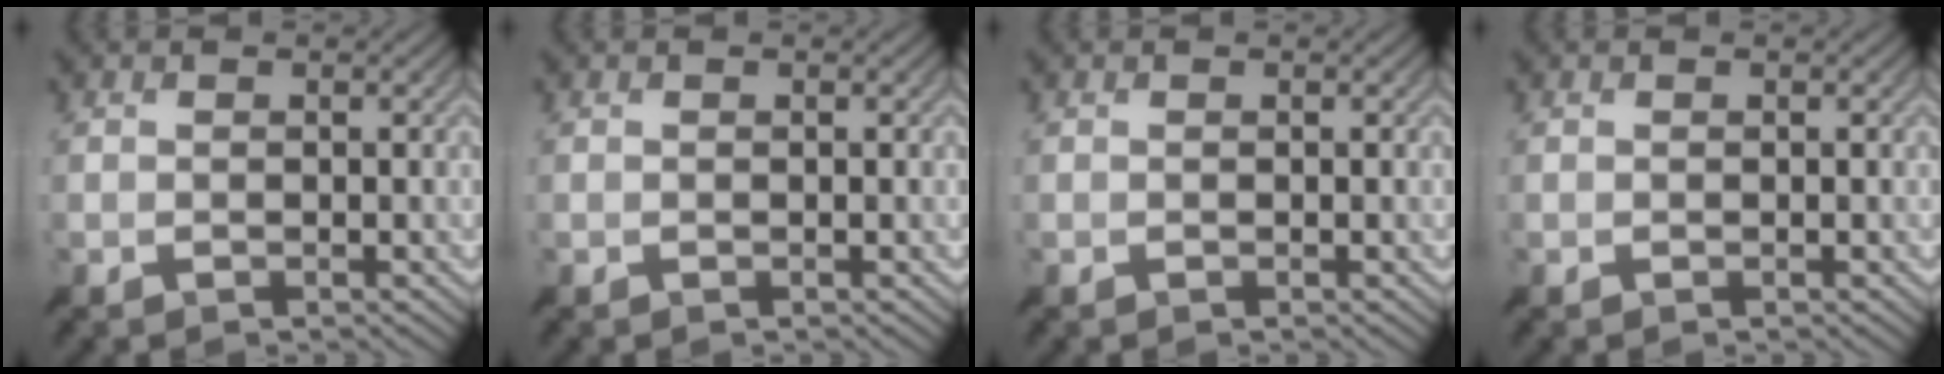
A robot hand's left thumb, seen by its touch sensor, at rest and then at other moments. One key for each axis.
{"total": 0.0}
{"total": 0.0}
{"total": 0.0}